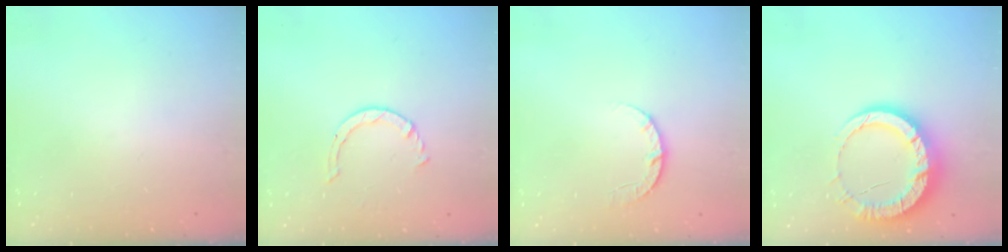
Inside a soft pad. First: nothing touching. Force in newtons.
{"total": 2.6, "press": 2.6, "slide": 0.3}
{"total": 4.6, "press": 4.5, "slide": 0.7}
{"total": 13.4, "press": 13.3, "slide": 1.1}